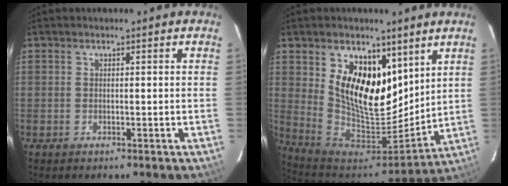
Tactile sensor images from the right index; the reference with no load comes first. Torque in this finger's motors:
{"motor_torque": [0.63, 0.34, 0.98, 0.21]}